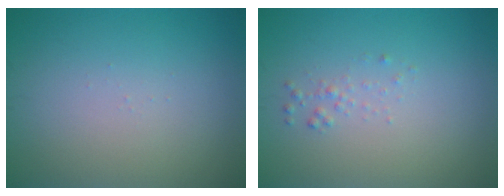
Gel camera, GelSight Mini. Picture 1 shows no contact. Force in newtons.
{"total": 0.8, "press": 0.8, "slide": 0.1}